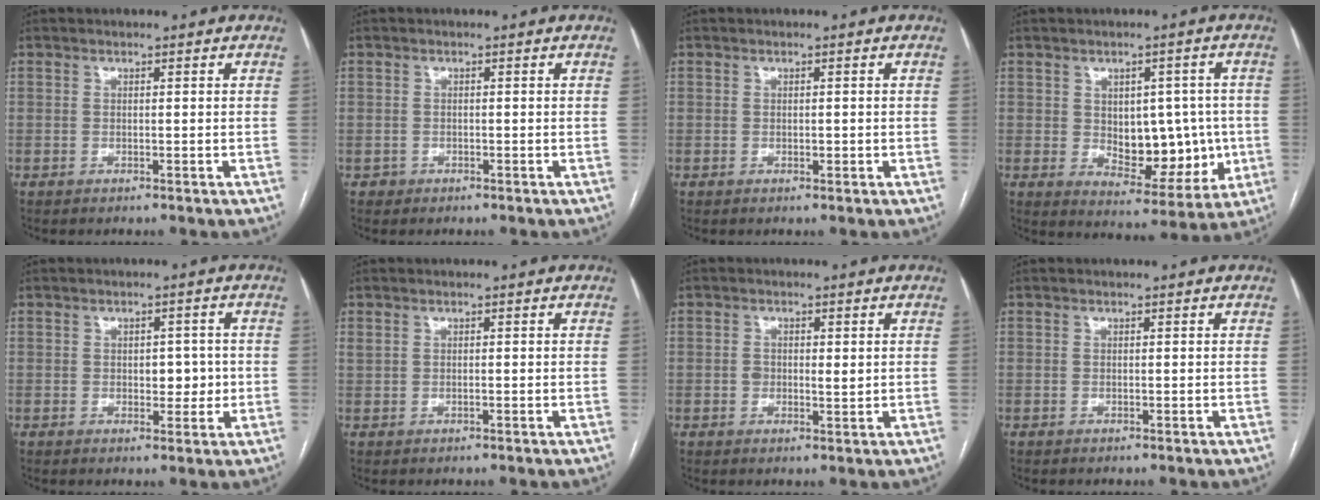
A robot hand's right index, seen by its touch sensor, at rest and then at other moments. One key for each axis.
{"total": 1.1, "fx": -0.5, "fy": 0.9, "fz": -0.2, "tx": 0.000, "ty": 0.006, "tz": -0.010}
{"total": 0.8, "fx": -0.1, "fy": 0.5, "fz": 0.7, "tx": -0.009, "ty": -0.001, "tz": -0.001}
{"total": 10.8, "fx": -0.3, "fy": 6.3, "fz": 8.8, "tx": -0.106, "ty": 0.007, "tz": 0.014}
{"total": 3.4, "fx": -0.1, "fy": 2.1, "fz": 2.7, "tx": -0.028, "ty": 0.006, "tz": 0.002}
{"total": 0.6, "fx": 0.2, "fy": 0.3, "fz": 0.5, "tx": -0.018, "ty": 0.006, "tz": 0.010}
{"total": 1.6, "fx": 0.2, "fy": 1.0, "fz": 1.2, "tx": -0.019, "ty": 0.001, "tz": 0.004}
{"total": 0.0}